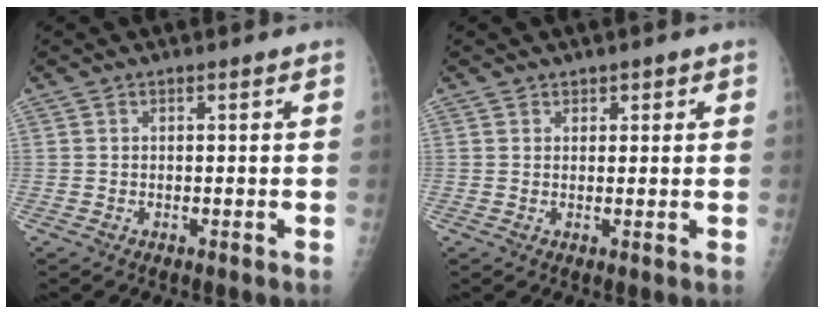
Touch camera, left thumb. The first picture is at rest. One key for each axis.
{"total": 1.5, "fx": 0.9, "fy": 1.2, "fz": 0.0, "tx": 0.029, "ty": -0.002, "tz": 0.005}